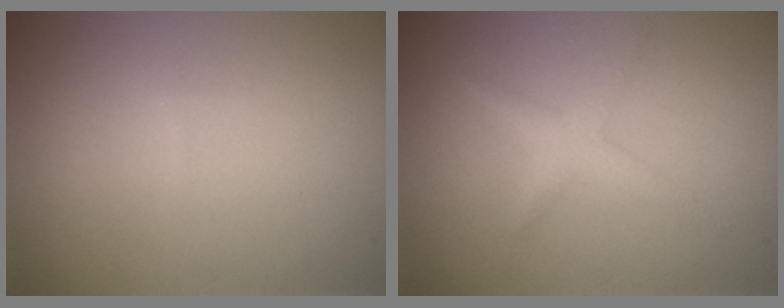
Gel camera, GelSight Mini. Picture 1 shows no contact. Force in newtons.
{"total": 1.6, "press": 1.6, "slide": 0.1}